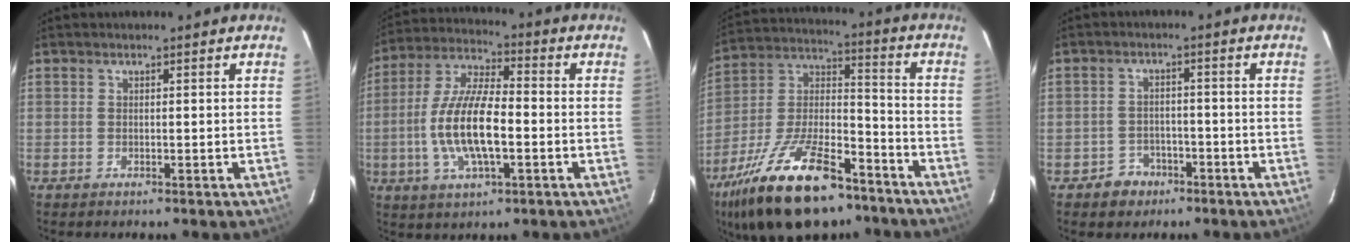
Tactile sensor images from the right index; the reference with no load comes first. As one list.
[{"total": 14.2, "force": [-2.9, 4.8, 13.0], "torque": [-0.269, -0.001, -0.055]}, {"total": 25.5, "force": [-16.6, 10.4, 16.3], "torque": [-0.319, -0.006, -0.271]}, {"total": 4.6, "force": [-2.7, 3.7, 0.3], "torque": [-0.020, 0.019, -0.036]}]